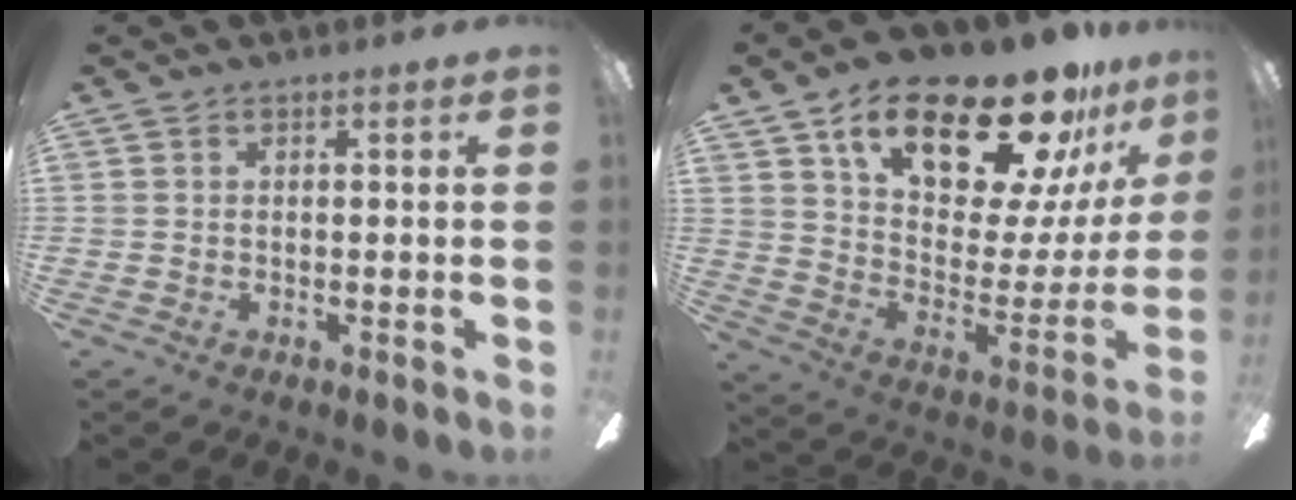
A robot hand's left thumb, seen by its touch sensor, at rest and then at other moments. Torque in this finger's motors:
{"motor_torque": [2.45, 2.55, 1.36, -1.41, 0.12]}